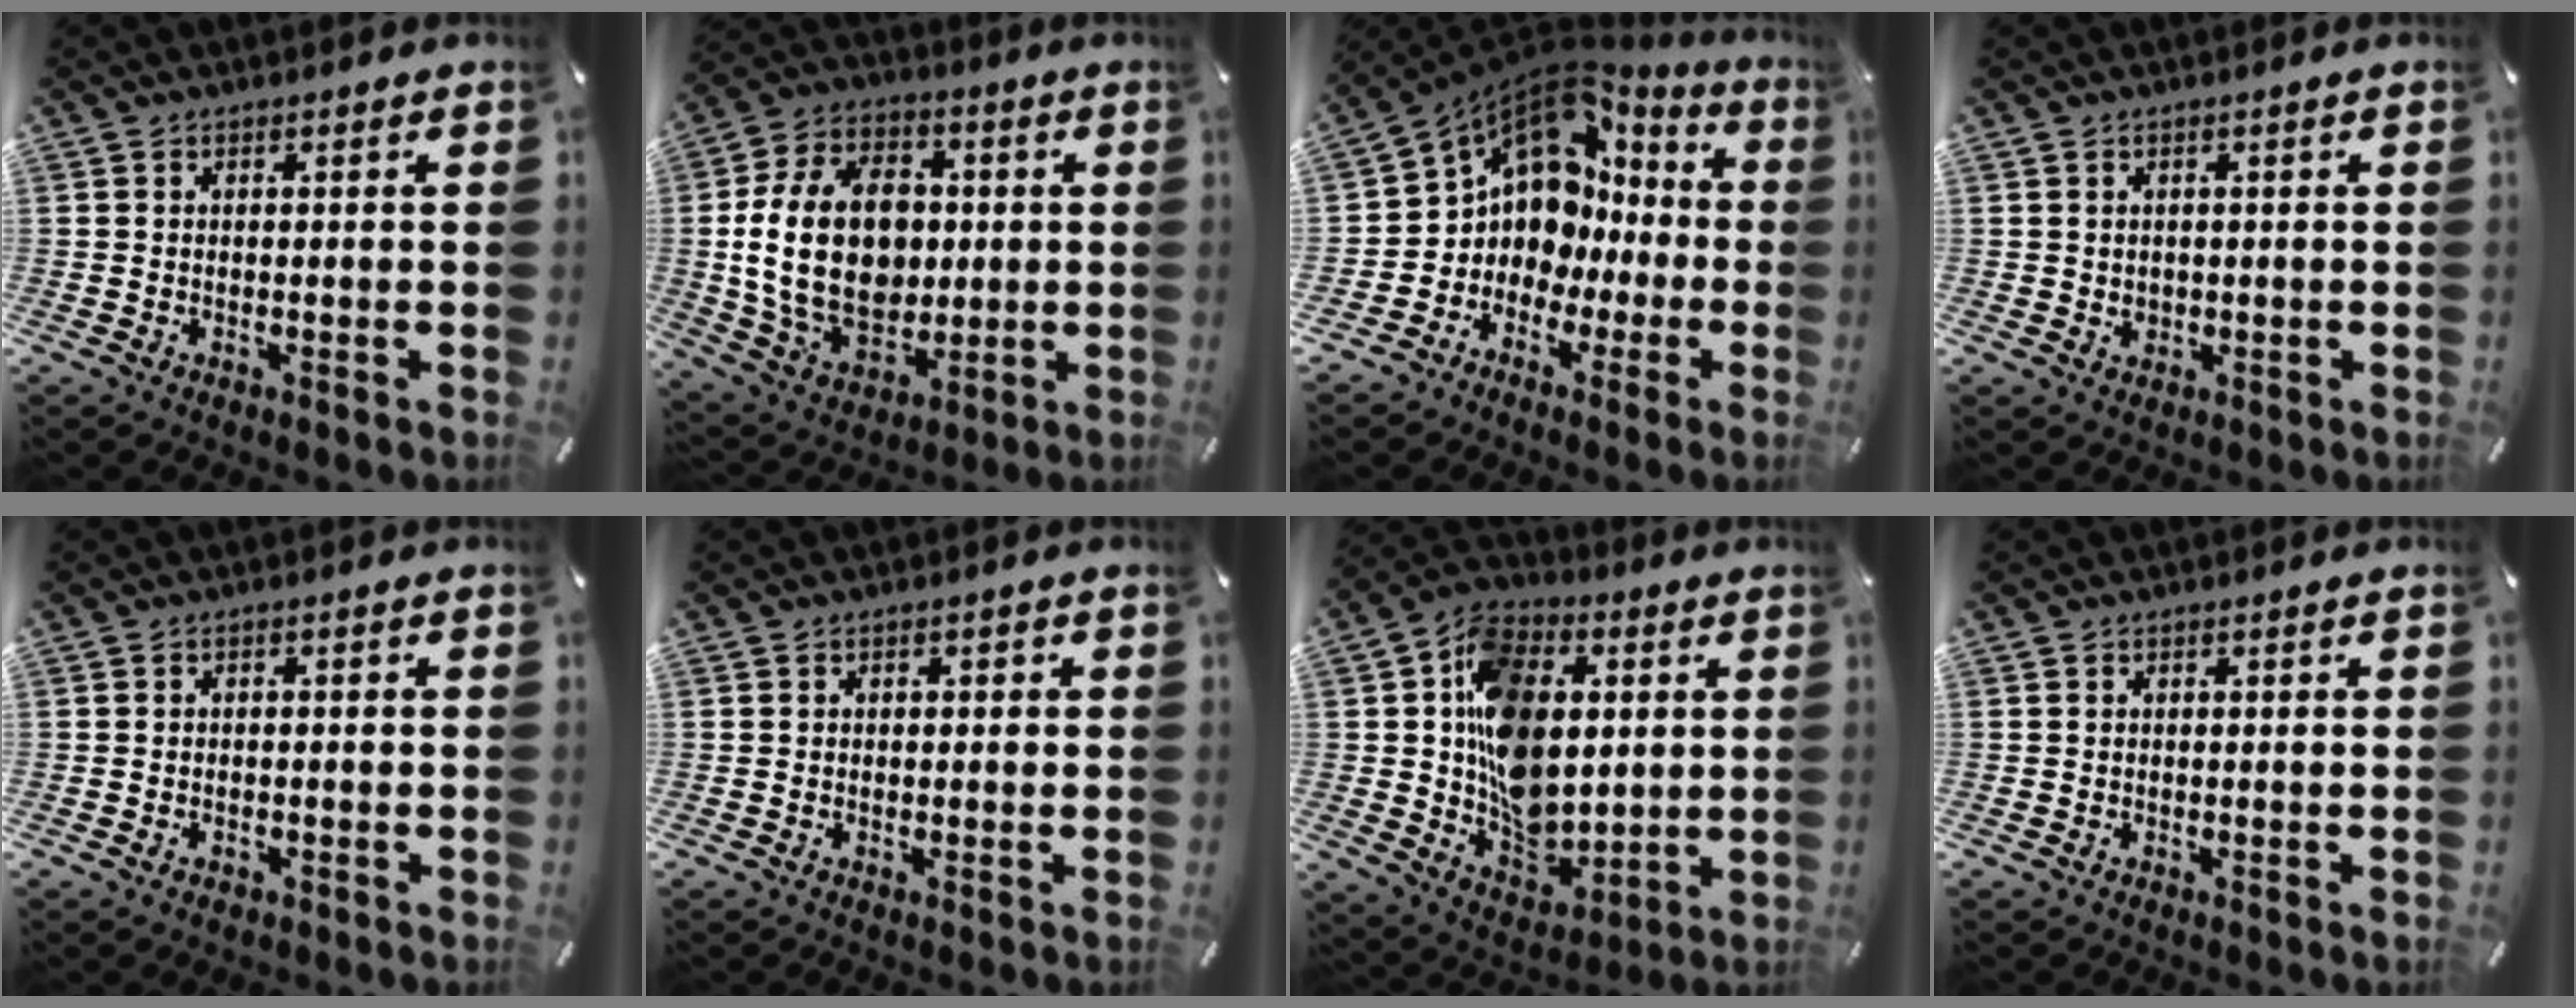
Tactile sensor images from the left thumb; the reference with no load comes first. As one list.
[{"total": 20.8, "force": [0.5, 15.3, 14.0], "torque": [-0.288, 0.007, 0.011]}, {"total": 11.1, "force": [3.6, 9.7, 4.1], "torque": [-0.101, -0.046, 0.069]}, {"total": 1.5, "force": [0.4, 1.4, 0.3], "torque": [-0.007, 0.004, 0.006]}, {"total": 1.1, "force": [-0.6, 0.8, 0.3], "torque": [-0.006, 0.005, -0.016]}, {"total": 0.6, "force": [-0.2, 0.6, 0.2], "torque": [-0.002, 0.005, -0.005]}, {"total": 17.5, "force": [2.0, 13.5, 11.0], "torque": [-0.189, -0.005, 0.043]}, {"total": 0.0}]